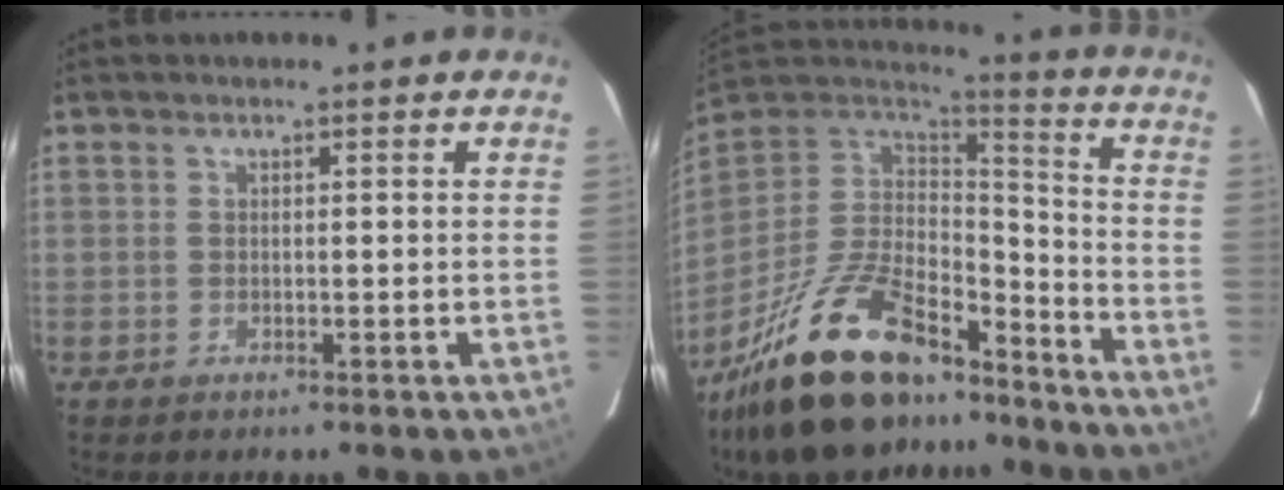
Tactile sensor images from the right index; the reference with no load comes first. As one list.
[{"total": 27.6, "force": [-19.5, 11.3, 15.9], "torque": [-0.315, -0.010, -0.314]}]